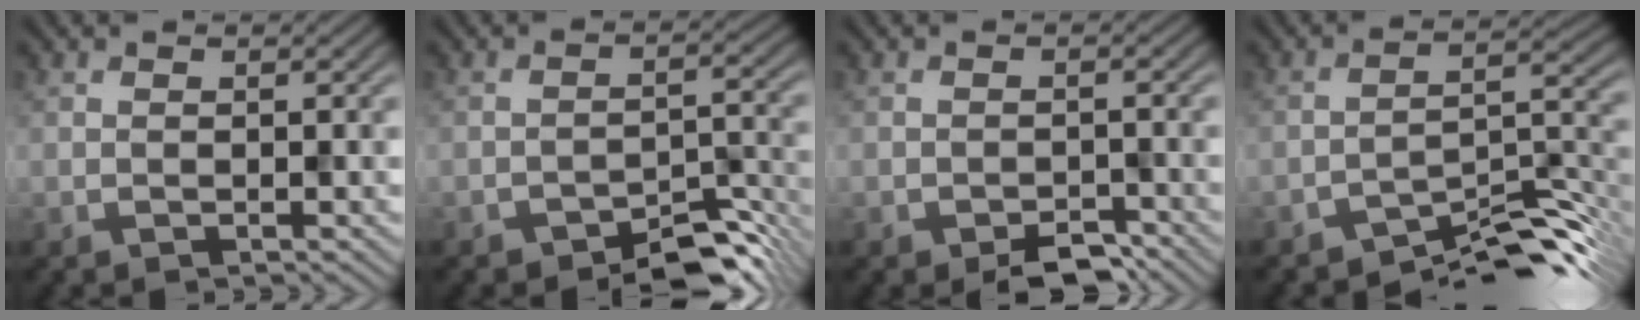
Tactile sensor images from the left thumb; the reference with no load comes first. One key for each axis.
{"total": 5.5, "fx": -4.5, "fy": 1.8, "fz": 2.6, "tx": -0.029, "ty": 0.008, "tz": -0.069}
{"total": 3.2, "fx": -2.6, "fy": 1.2, "fz": 1.4, "tx": -0.019, "ty": 0.000, "tz": -0.040}
{"total": 8.3, "fx": -7.0, "fy": 1.9, "fz": 4.0, "tx": -0.052, "ty": 0.008, "tz": -0.123}